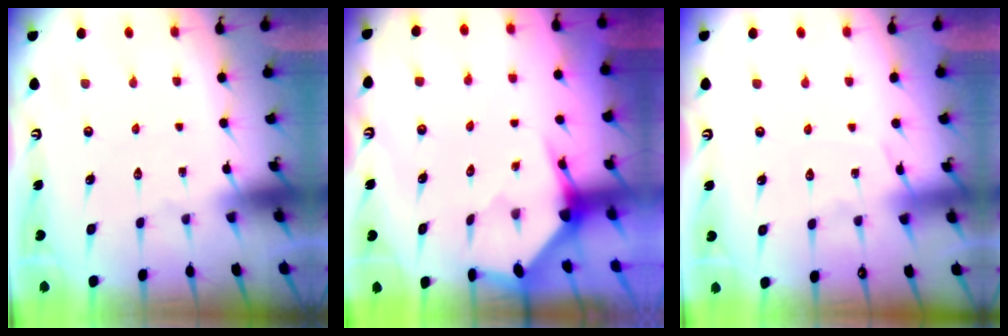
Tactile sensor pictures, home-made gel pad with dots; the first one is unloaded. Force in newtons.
{"total": 3.5, "press": 3.5, "slide": 0.3}
{"total": 5.5, "press": 5.5, "slide": 0.6}